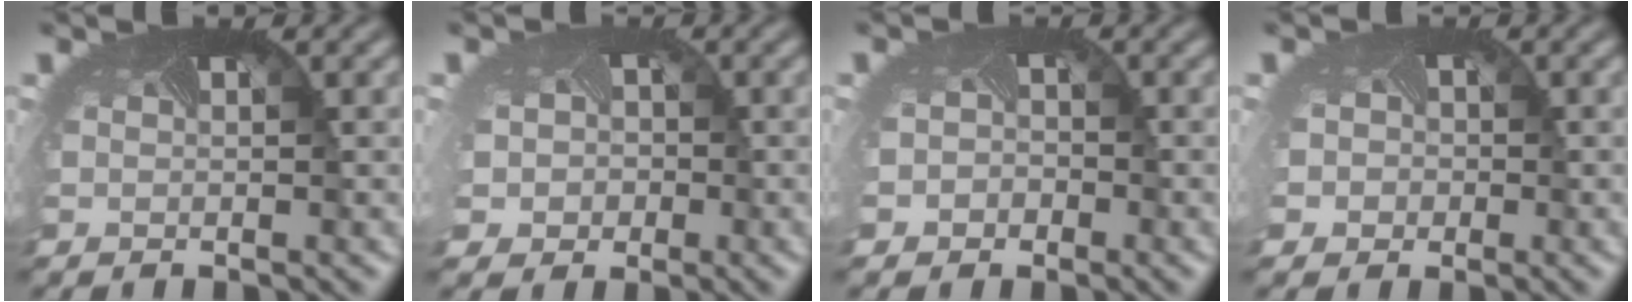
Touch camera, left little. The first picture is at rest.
{"total": 4.3, "force": [-0.8, 3.9, 1.6], "torque": [-0.032, -0.012, -0.022]}
{"total": 1.9, "force": [-0.9, 1.6, 0.3], "torque": [0.002, -0.013, -0.015]}
{"total": 3.2, "force": [-0.5, 2.9, 1.1], "torque": [-0.014, -0.003, -0.022]}